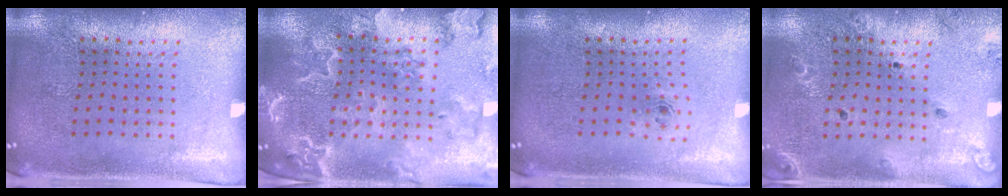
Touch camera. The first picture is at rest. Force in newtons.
{"total": 3.3, "press": 3.0, "slide": 1.5}
{"total": 0.7, "press": 0.3, "slide": 0.6}
{"total": 1.4, "press": 1.4, "slide": 0.1}